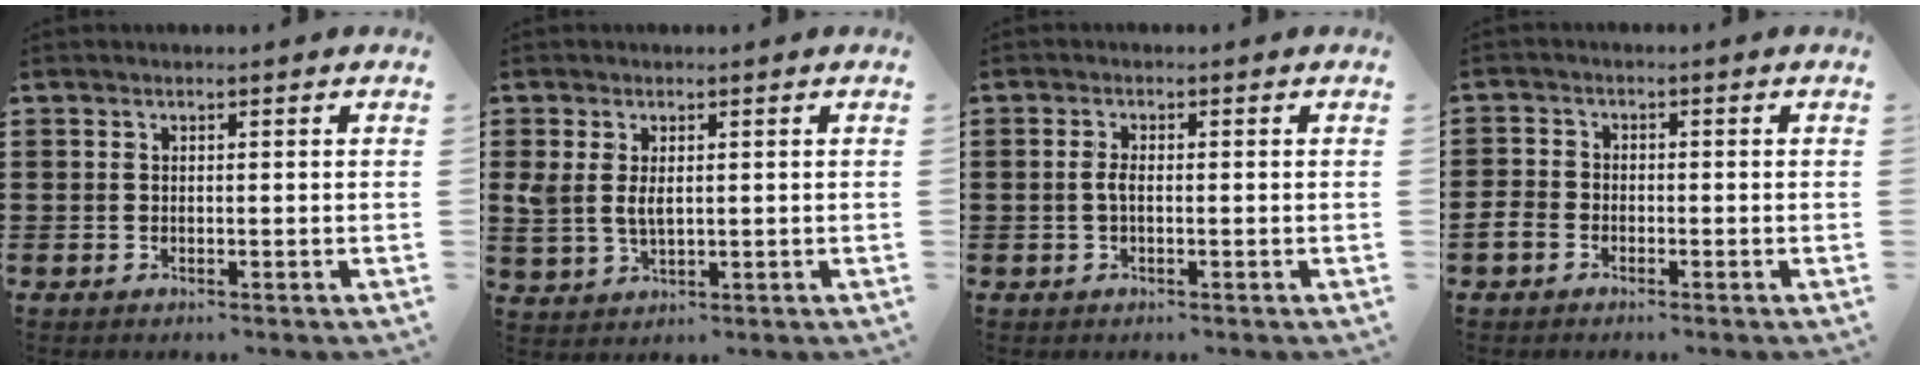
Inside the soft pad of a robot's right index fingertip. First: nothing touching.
{"total": 3.6, "force": [0.8, 2.0, 2.9], "torque": [-0.068, 0.005, 0.012]}
{"total": 1.7, "force": [-0.4, 0.5, 1.6], "torque": [-0.044, -0.005, -0.012]}
{"total": 2.2, "force": [-1.5, 1.5, 0.7], "torque": [-0.031, -0.002, -0.035]}